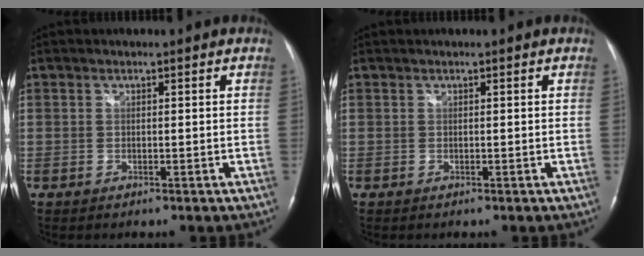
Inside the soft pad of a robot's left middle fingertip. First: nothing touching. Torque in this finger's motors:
{"motor_torque": [-0.04, -0.01, 0.05, 0.00]}